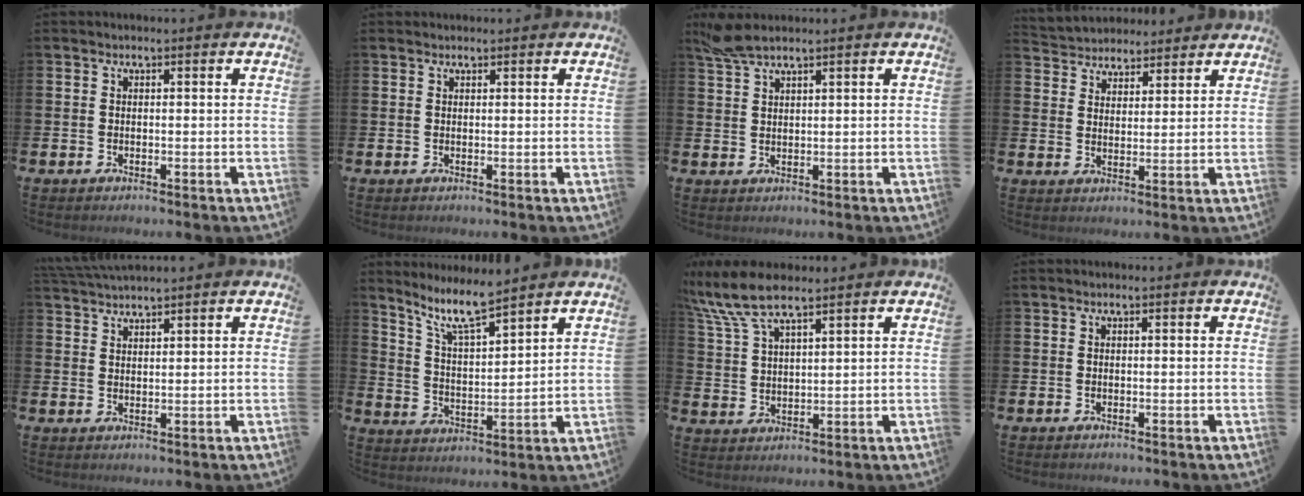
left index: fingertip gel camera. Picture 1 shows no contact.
{"total": 0.8, "force": [0.8, 0.2, 0.0], "torque": [0.012, -0.003, 0.012]}
{"total": 3.5, "force": [2.9, 0.7, 1.7], "torque": [-0.035, -0.005, 0.053]}
{"total": 4.3, "force": [4.1, 1.3, -0.8], "torque": [-0.006, -0.021, 0.074]}
{"total": 2.7, "force": [2.7, 0.1, 0.1], "torque": [-0.015, -0.005, 0.054]}
{"total": 8.5, "force": [7.4, 1.2, 3.9], "torque": [-0.096, -0.033, 0.132]}
{"total": 8.5, "force": [7.1, 2.1, 4.2], "torque": [-0.110, -0.013, 0.131]}
{"total": 0.0}